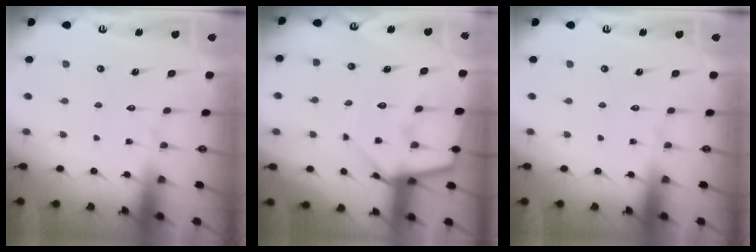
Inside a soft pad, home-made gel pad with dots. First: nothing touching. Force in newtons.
{"total": 10.5, "press": 10.4, "slide": 0.9}
{"total": 0.0}